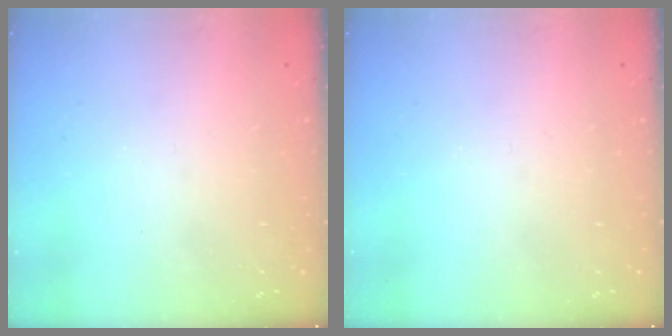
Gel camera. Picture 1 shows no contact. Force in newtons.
{"total": 0.0}